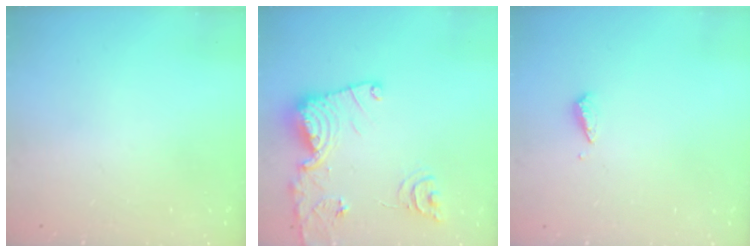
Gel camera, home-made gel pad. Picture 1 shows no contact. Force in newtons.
{"total": 18.1, "press": 18.0, "slide": 2.0}
{"total": 3.1, "press": 3.1, "slide": 0.3}